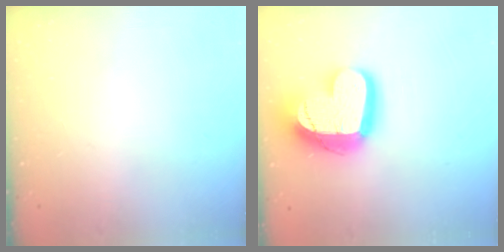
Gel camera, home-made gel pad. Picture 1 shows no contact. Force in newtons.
{"total": 19.5, "press": 19.4, "slide": 1.4}